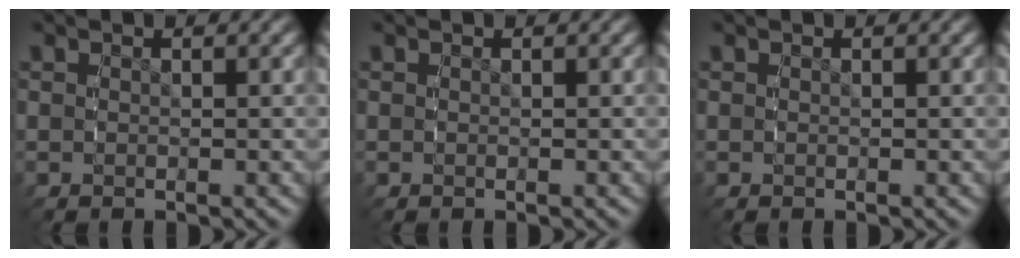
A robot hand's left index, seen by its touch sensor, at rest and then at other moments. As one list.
[{"total": 0.0}, {"total": 0.0}]